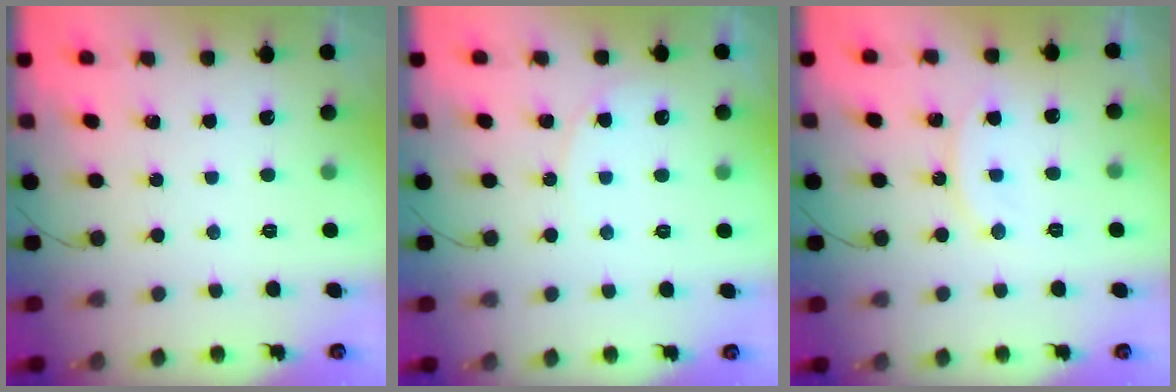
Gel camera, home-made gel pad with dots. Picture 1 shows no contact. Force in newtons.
{"total": 5.2, "press": 5.2, "slide": 0.5}
{"total": 8.6, "press": 8.6, "slide": 0.6}